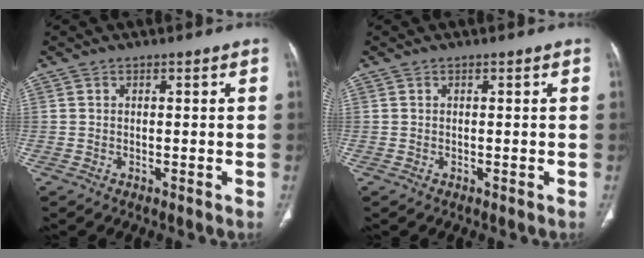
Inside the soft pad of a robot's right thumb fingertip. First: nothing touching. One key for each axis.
{"total": 0.0}